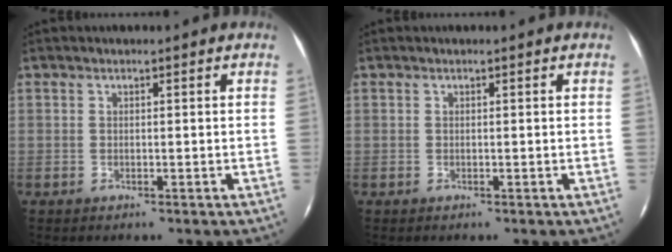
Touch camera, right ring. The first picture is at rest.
{"total": 0.0}